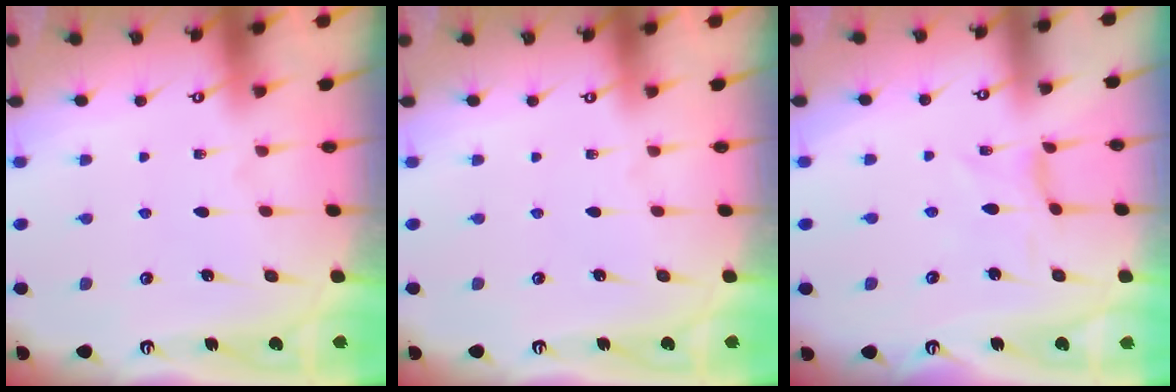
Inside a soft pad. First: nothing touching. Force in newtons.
{"total": 0.0}
{"total": 0.7, "press": 0.6, "slide": 0.3}